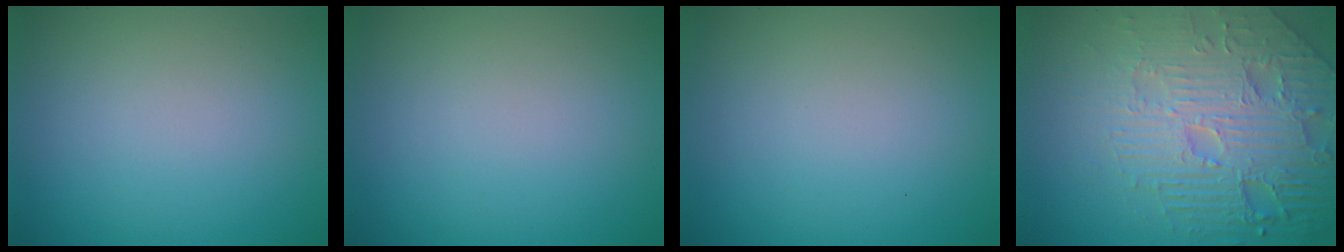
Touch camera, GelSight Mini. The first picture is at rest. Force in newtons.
{"total": 0.0}
{"total": 0.0}
{"total": 7.3, "press": 5.9, "slide": 4.4}